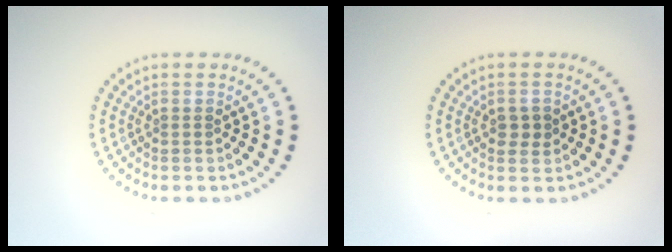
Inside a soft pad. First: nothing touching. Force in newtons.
{"total": 1.5, "press": 1.5, "slide": 0.1}